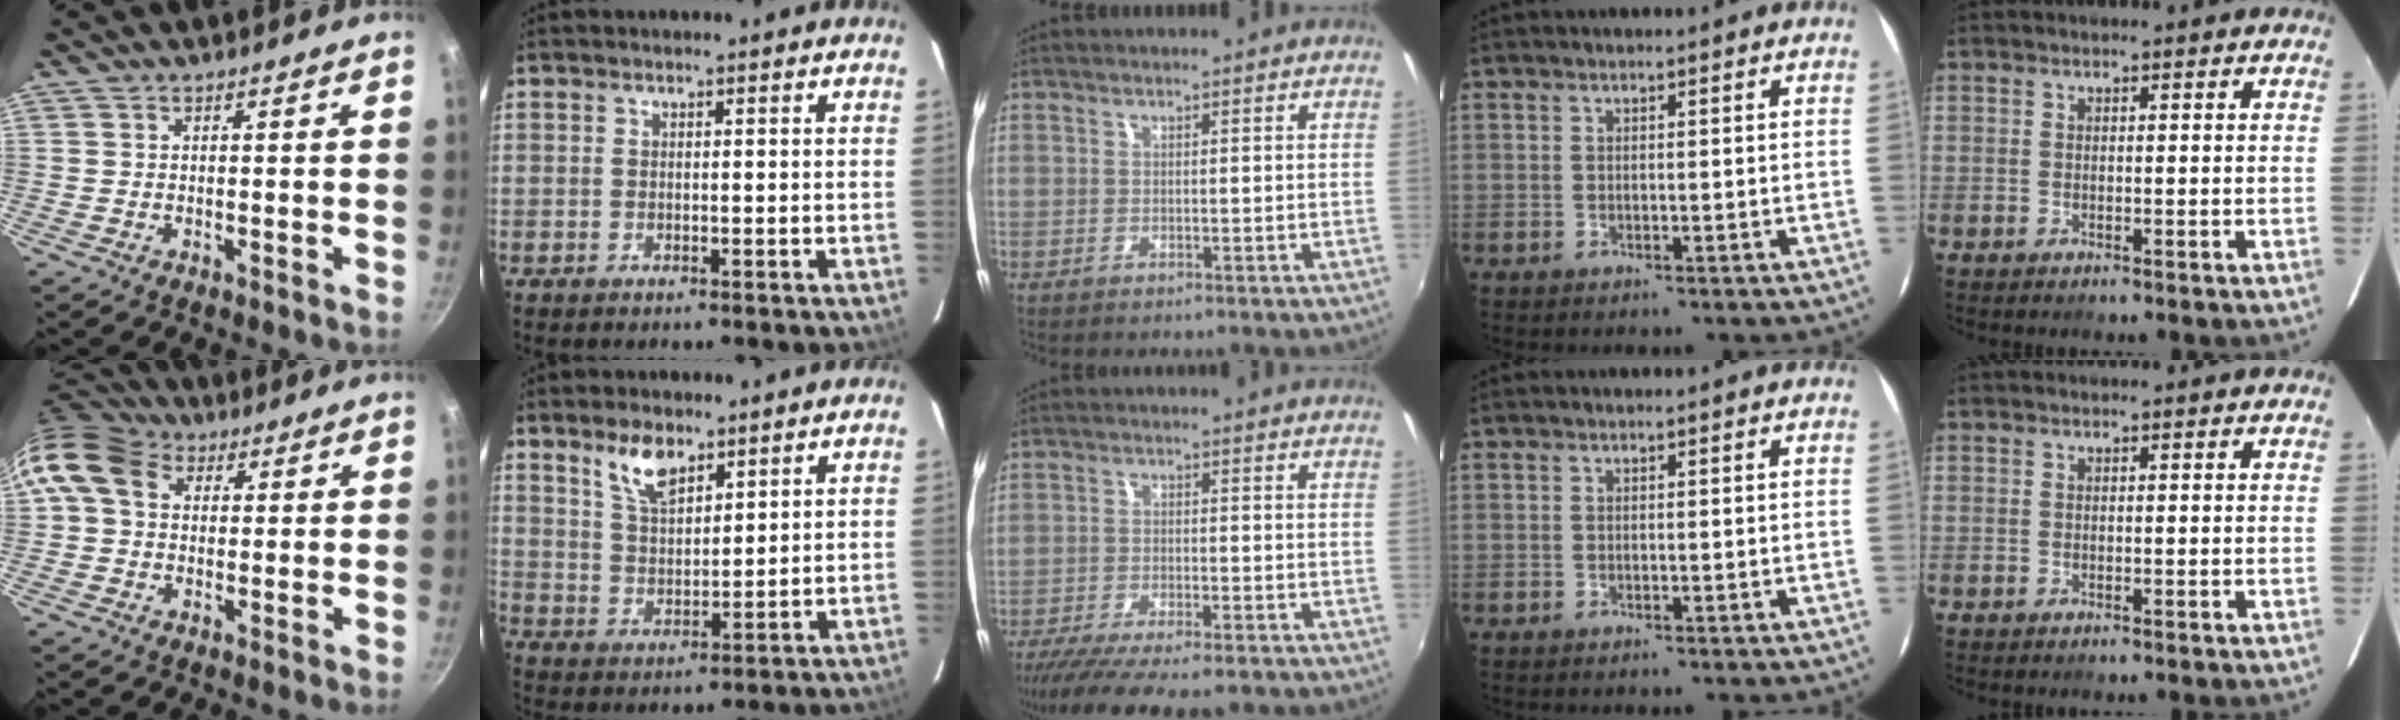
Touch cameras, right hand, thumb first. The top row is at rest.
{"thumb": {"total": 10.7, "force": [2.7, 8.3, 6.2], "torque": [-0.105, 0.016, 0.031]}, "index": {"total": 7.1, "force": [4.8, 3.0, 4.3], "torque": [-0.077, 0.006, 0.097]}, "middle": {"total": 12.5, "force": [-10.5, 2.0, 6.6], "torque": [-0.141, -0.042, -0.167]}}